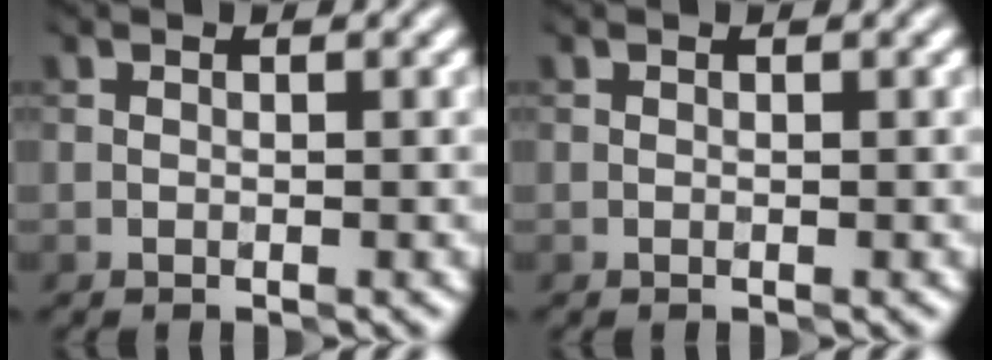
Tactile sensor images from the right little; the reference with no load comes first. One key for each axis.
{"total": 0.0}